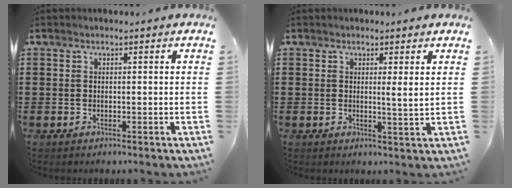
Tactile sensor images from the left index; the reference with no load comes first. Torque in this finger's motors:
{"motor_torque": [0.15, 0.15, 0.01, 0.01]}